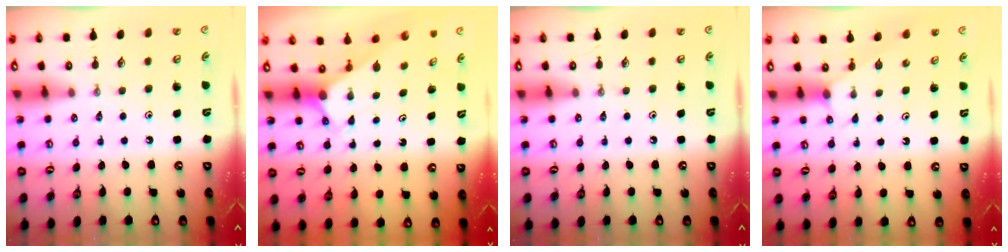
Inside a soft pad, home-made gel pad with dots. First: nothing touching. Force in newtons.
{"total": 2.9, "press": 2.9, "slide": 0.0}
{"total": 0.0}
{"total": 1.7, "press": 1.7, "slide": 0.3}